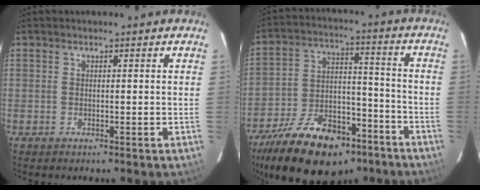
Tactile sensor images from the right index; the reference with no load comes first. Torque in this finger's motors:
{"motor_torque": [1.13, -1.01, 1.05, 0.15]}